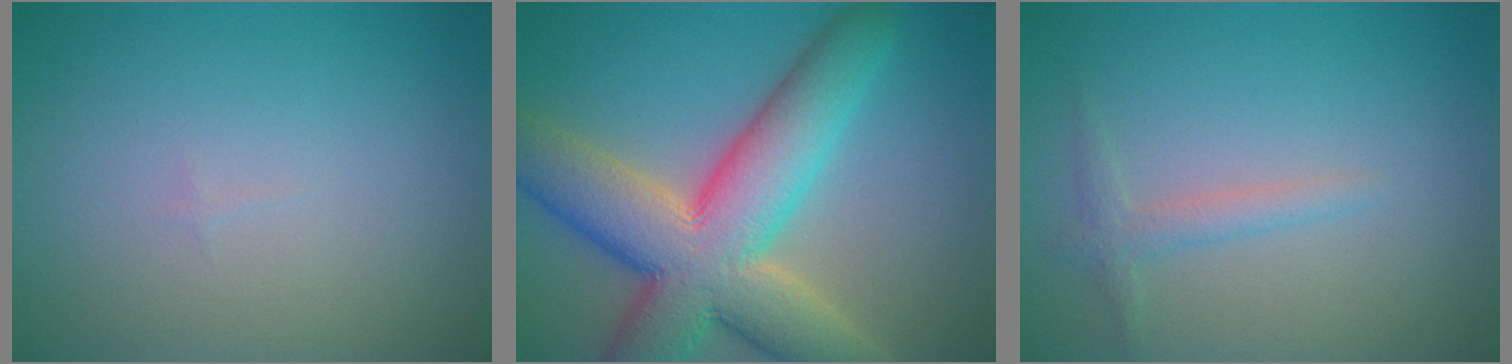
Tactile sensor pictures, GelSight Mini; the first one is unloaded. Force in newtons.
{"total": 11.8, "press": 11.8, "slide": 0.9}
{"total": 1.5, "press": 1.5, "slide": 0.1}